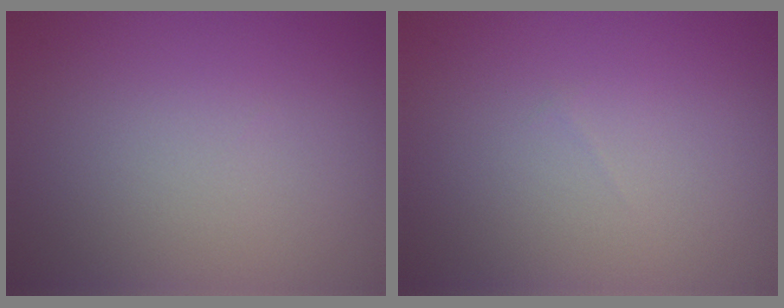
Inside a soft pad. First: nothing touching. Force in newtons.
{"total": 0.0}